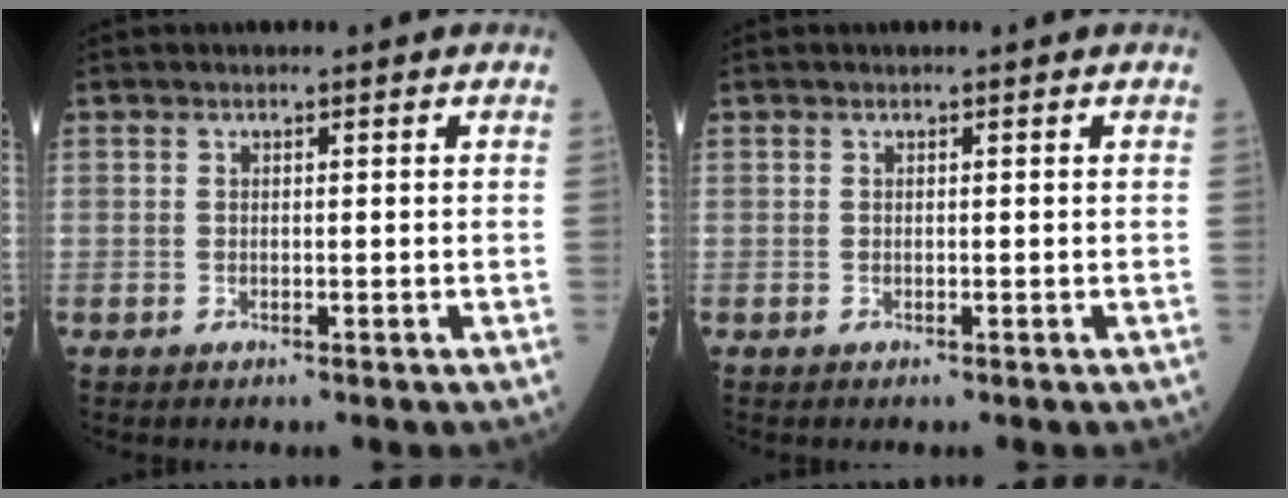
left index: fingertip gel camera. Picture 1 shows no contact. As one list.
[{"total": 0.0}]